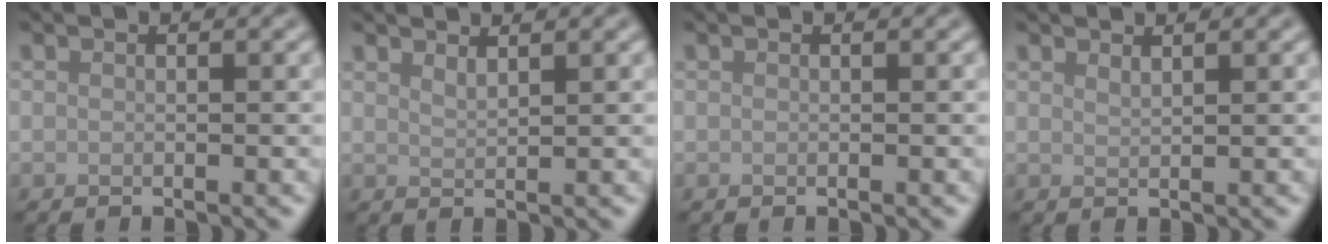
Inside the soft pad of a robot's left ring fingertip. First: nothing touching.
{"total": 1.3, "force": [1.2, 0.3, 0.5], "torque": [-0.001, 0.001, 0.018]}
{"total": 0.0}
{"total": 0.9, "force": [0.9, 0.2, 0.3], "torque": [0.002, 0.000, 0.014]}